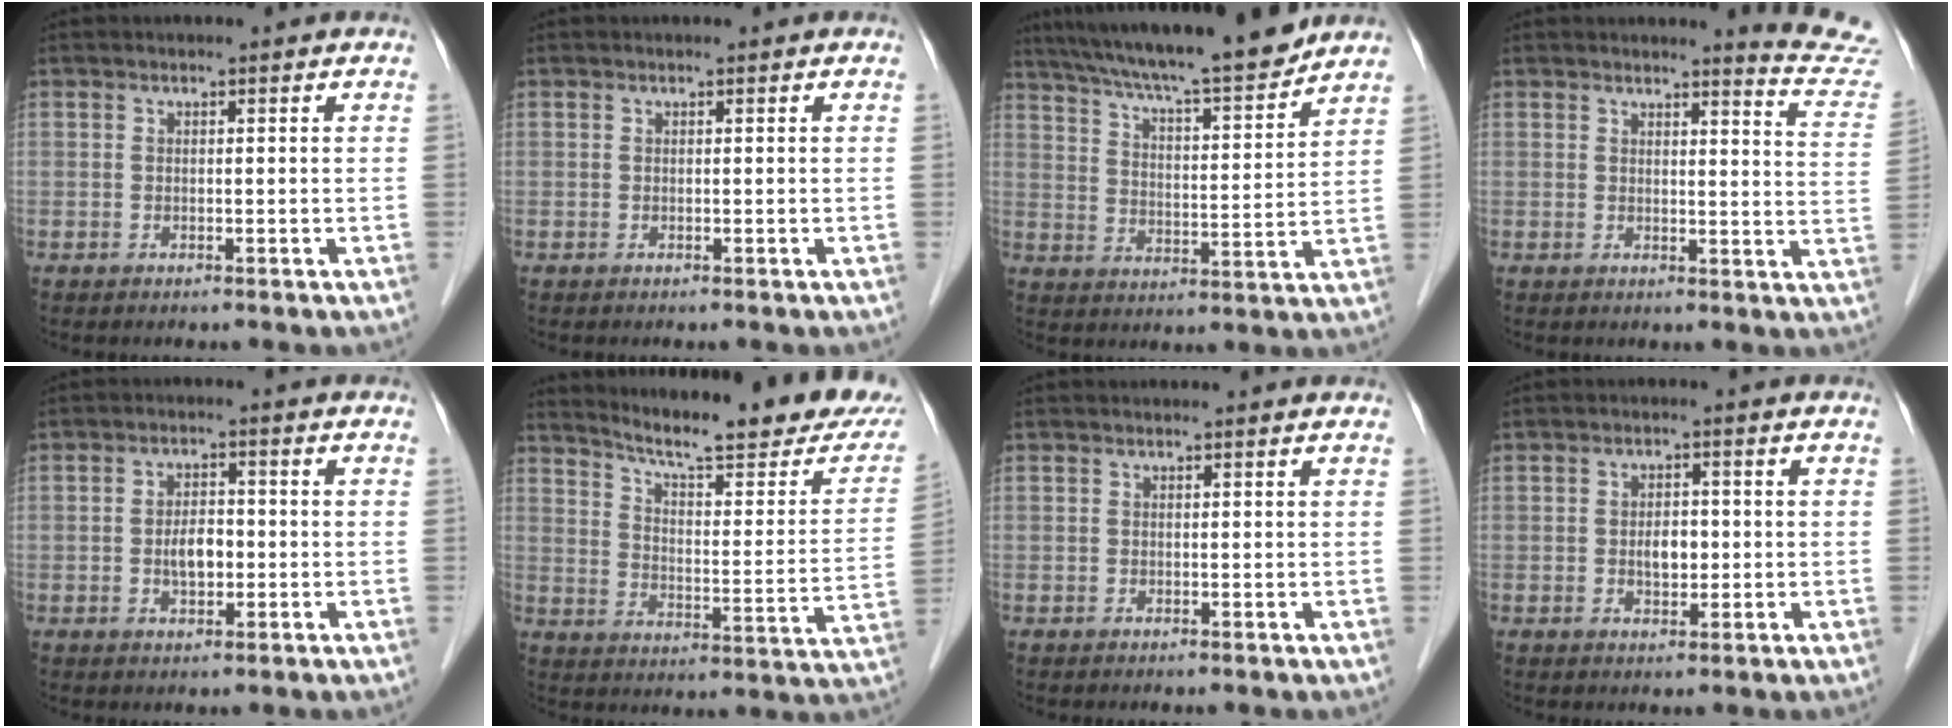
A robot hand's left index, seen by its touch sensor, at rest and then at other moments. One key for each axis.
{"total": 0.0}
{"total": 17.8, "fx": 15.8, "fy": 0.5, "fz": 8.4, "tx": -0.137, "ty": 0.005, "tz": 0.240}
{"total": 8.3, "fx": 8.3, "fy": -0.9, "fz": 0.4, "tx": -0.006, "ty": -0.081, "tz": 0.073}
{"total": 3.9, "fx": -0.8, "fy": 2.0, "fz": 3.2, "tx": -0.060, "ty": 0.005, "tz": -0.013}
{"total": 23.3, "fx": 20.2, "fy": 2.3, "fz": 11.3, "tx": -0.166, "ty": -0.061, "tz": 0.261}
{"total": 0.7, "fx": 0.6, "fy": 0.0, "fz": 0.1, "tx": -0.006, "ty": 0.002, "tz": 0.005}
{"total": 3.2, "fx": -0.4, "fy": 1.8, "fz": 2.5, "tx": -0.042, "ty": 0.004, "tz": -0.004}